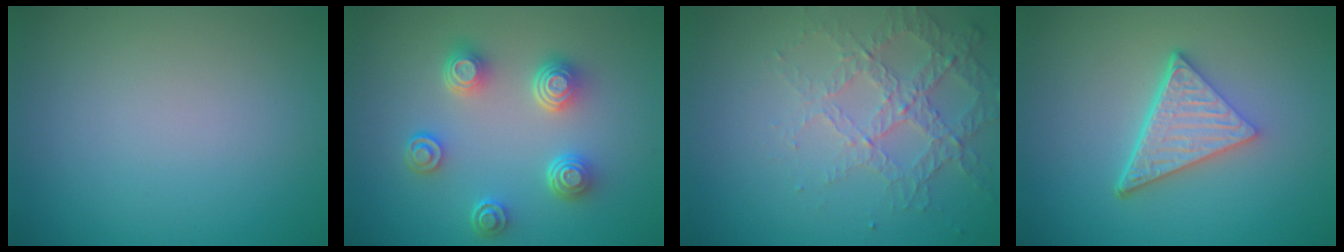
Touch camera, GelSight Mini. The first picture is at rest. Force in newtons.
{"total": 4.5, "press": 3.5, "slide": 2.7}
{"total": 4.2, "press": 3.0, "slide": 2.9}
{"total": 5.1, "press": 3.6, "slide": 3.7}